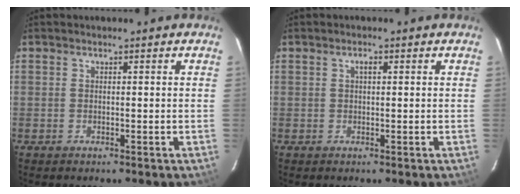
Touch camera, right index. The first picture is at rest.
{"total": 1.1, "force": [0.3, 0.5, 0.9], "torque": [-0.016, 0.006, 0.004]}